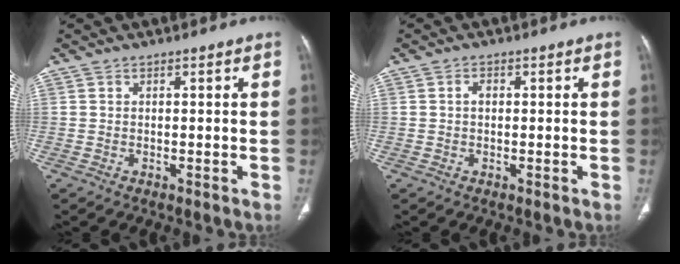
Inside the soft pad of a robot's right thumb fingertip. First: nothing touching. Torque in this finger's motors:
{"motor_torque": [-0.09, 0.35, 0.34, -0.15, 0.01]}